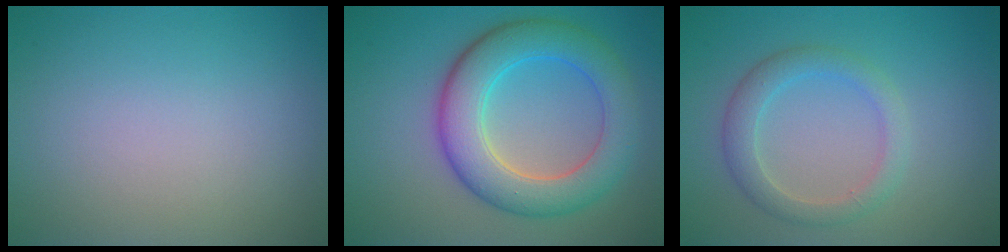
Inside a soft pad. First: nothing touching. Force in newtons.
{"total": 7.3, "press": 7.3, "slide": 0.1}
{"total": 2.9, "press": 2.9, "slide": 0.1}